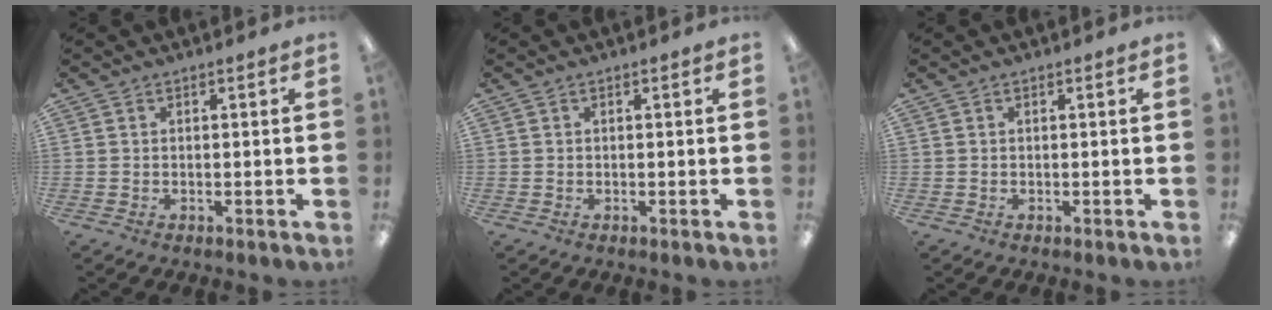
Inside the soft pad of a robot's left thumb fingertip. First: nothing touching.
{"total": 0.0}
{"total": 0.0}